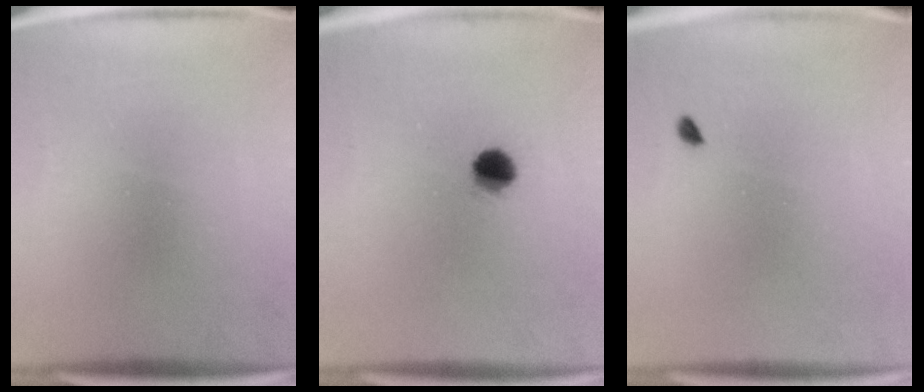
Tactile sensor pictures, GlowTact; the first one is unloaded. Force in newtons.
{"total": 4.8}
{"total": 0.8}